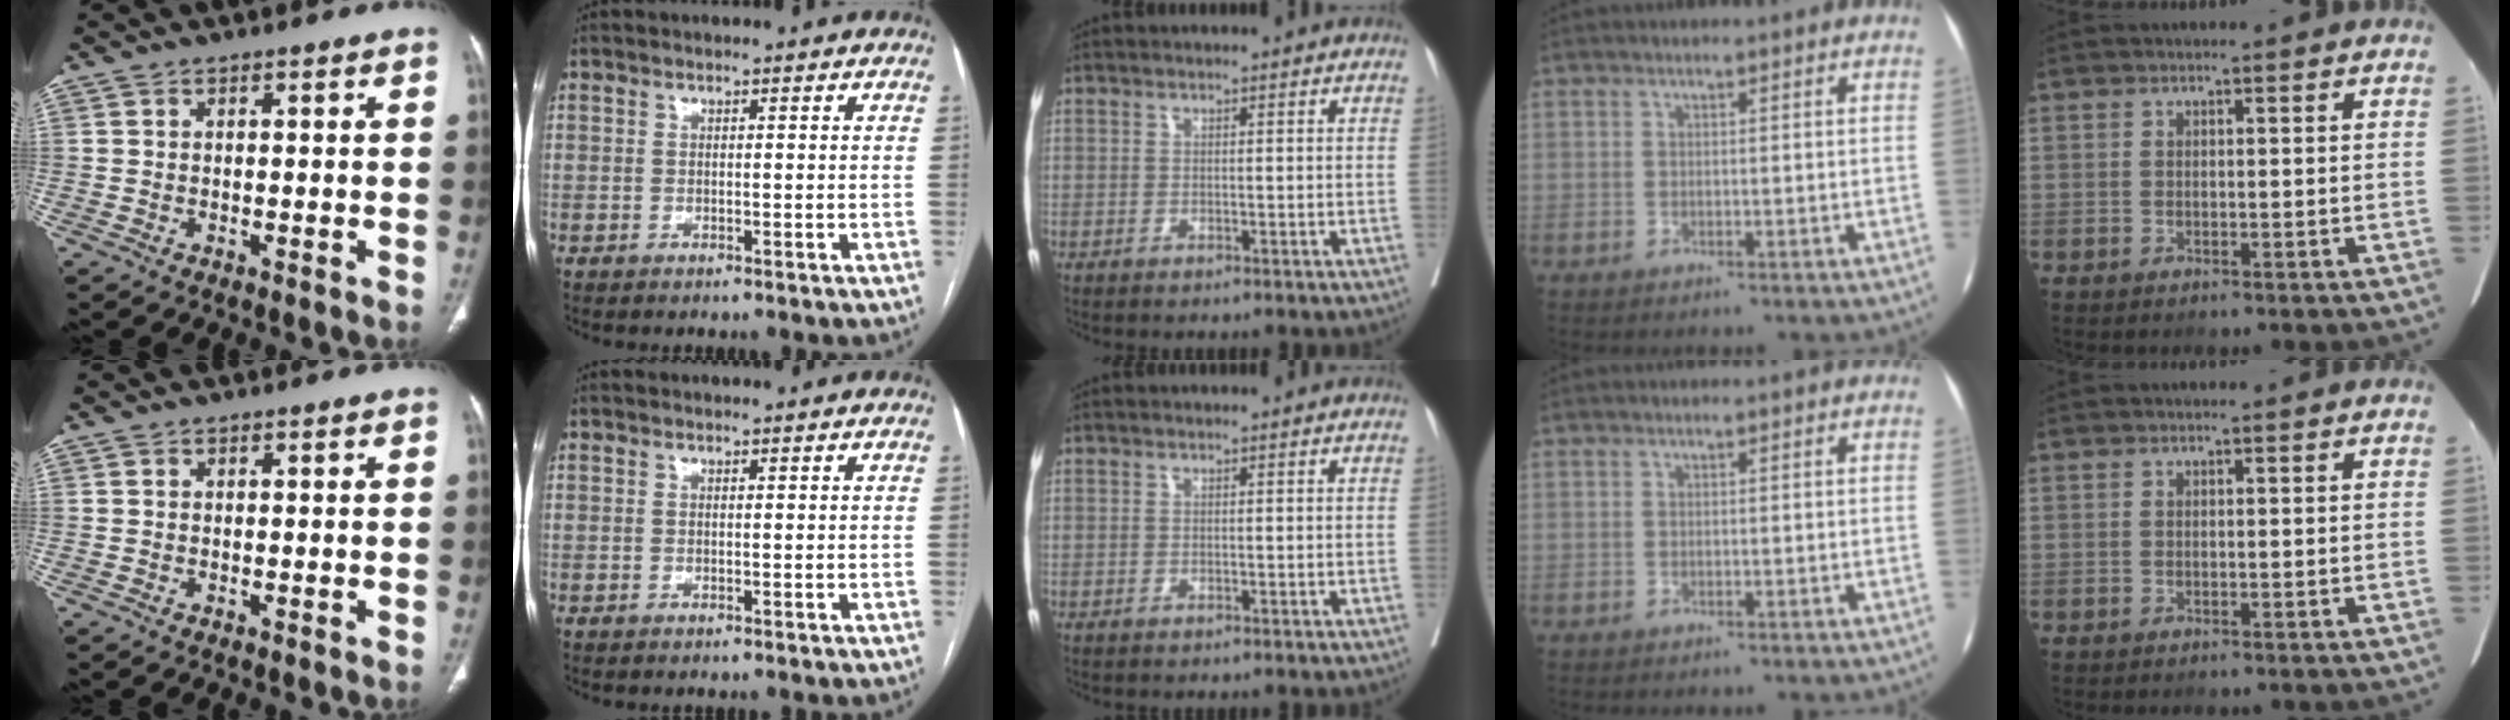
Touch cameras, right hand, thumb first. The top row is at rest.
{}